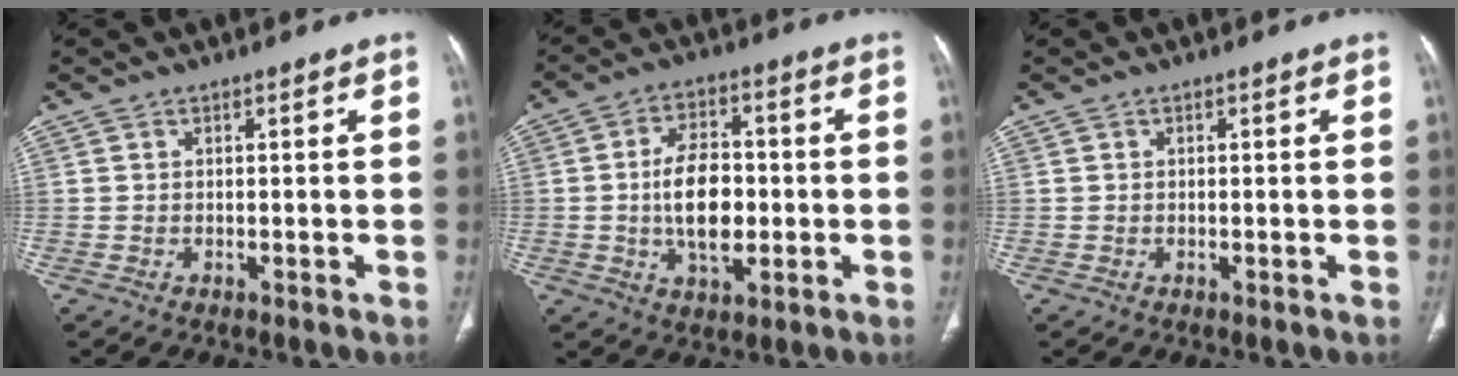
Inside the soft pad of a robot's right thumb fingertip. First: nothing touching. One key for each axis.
{"total": 11.4, "fx": -1.1, "fy": 6.5, "fz": 9.2, "tx": -0.140, "ty": 0.011, "tz": -0.020}
{"total": 0.0}